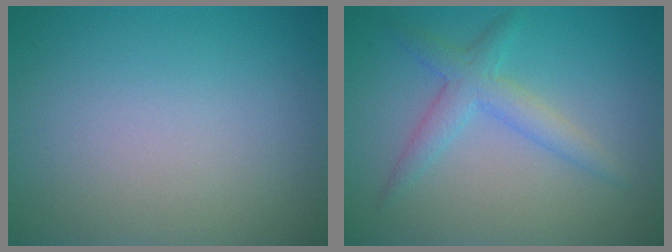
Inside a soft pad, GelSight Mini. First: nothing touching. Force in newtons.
{"total": 2.8, "press": 2.8, "slide": 0.1}